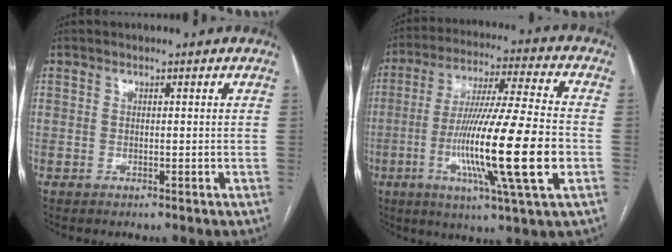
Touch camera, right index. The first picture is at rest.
{"total": 19.8, "force": [-4.6, 0.3, 19.3], "torque": [-0.347, -0.019, -0.084]}